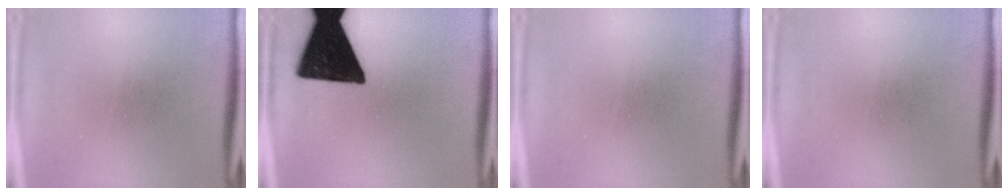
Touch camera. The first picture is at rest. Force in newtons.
{"total": 19.0}
{"total": 0.0}
{"total": 0.0}